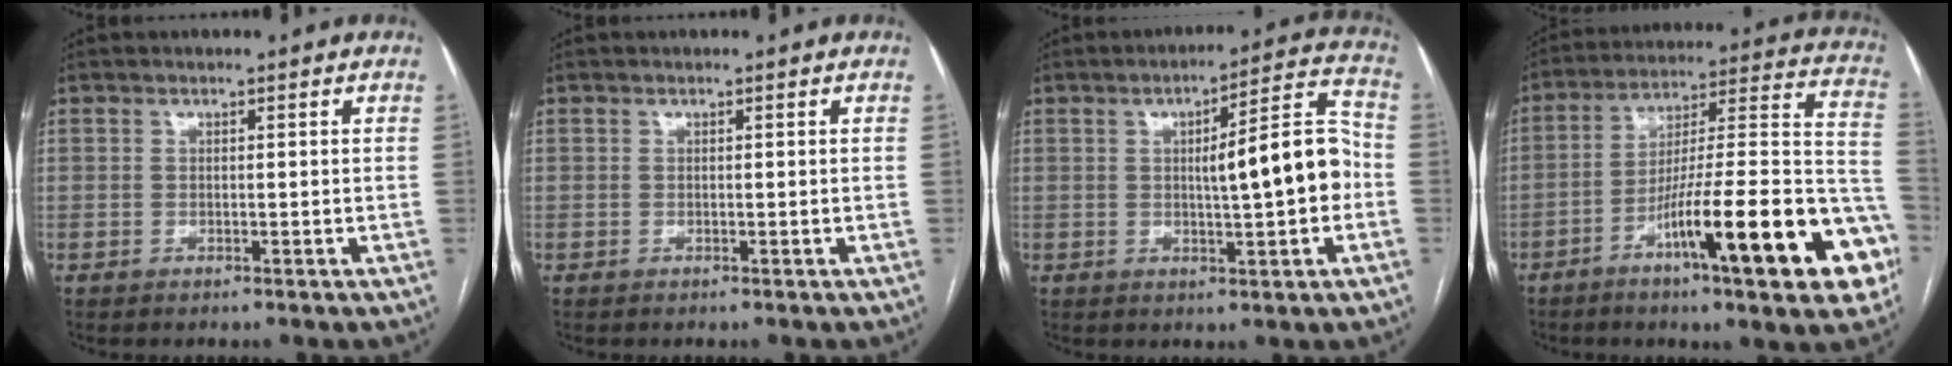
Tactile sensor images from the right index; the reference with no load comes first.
{"total": 0.0}
{"total": 11.1, "force": [-0.6, 1.7, 11.0], "torque": [-0.152, 0.027, -0.008]}
{"total": 23.9, "force": [-10.4, 2.5, 21.3], "torque": [-0.249, 0.005, -0.157]}